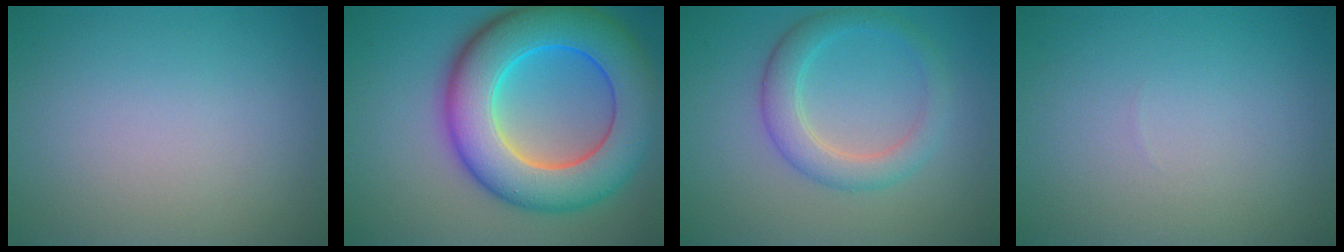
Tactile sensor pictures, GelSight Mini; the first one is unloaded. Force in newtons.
{"total": 12.1, "press": 12.1, "slide": 0.3}
{"total": 3.6, "press": 3.6, "slide": 0.2}
{"total": 0.0}